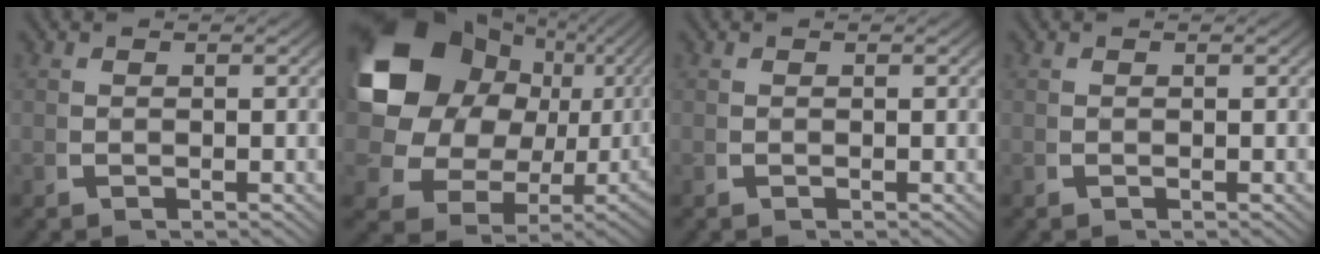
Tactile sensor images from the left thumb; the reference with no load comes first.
{"total": 19.4, "force": [1.8, 14.7, 12.4], "torque": [-0.275, -0.043, 0.046]}
{"total": 0.0}
{"total": 0.0}